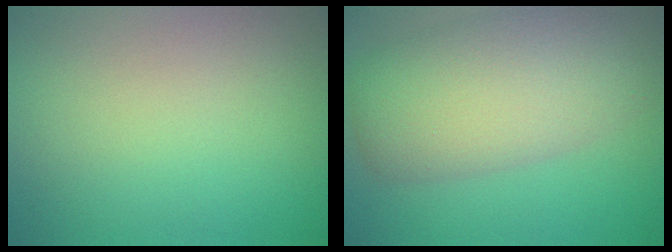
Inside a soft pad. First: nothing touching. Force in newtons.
{"total": 7.6, "press": 7.6, "slide": 0.3}